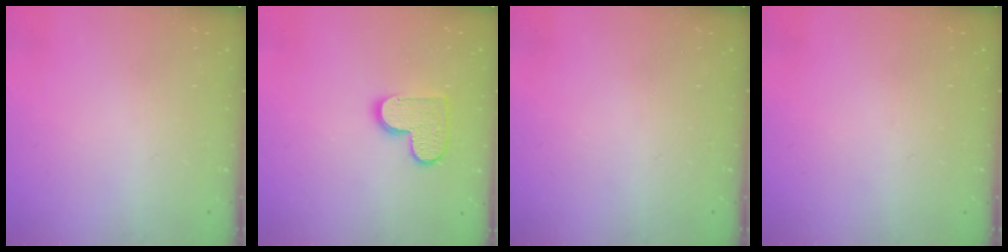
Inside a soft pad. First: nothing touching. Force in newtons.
{"total": 10.5, "press": 10.5, "slide": 0.5}
{"total": 0.0}
{"total": 0.0}